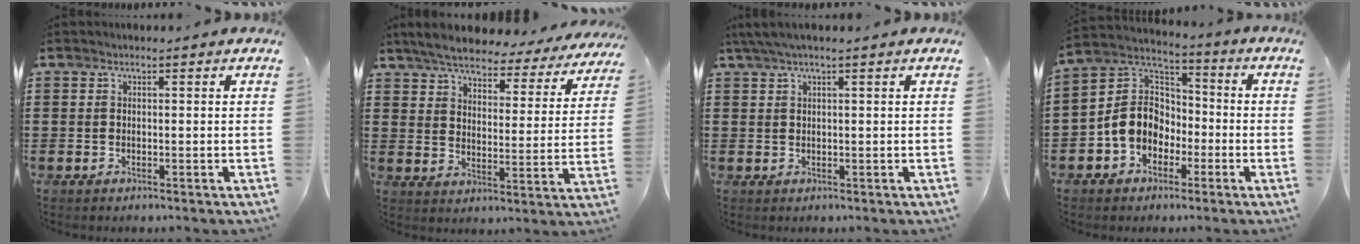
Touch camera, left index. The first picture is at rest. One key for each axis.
{"total": 5.6, "fx": 5.4, "fy": 0.7, "fz": 1.4, "tx": -0.055, "ty": -0.033, "tz": 0.091}
{"total": 1.8, "fx": 0.9, "fy": 0.1, "fz": 1.5, "tx": -0.029, "ty": 0.001, "tz": 0.017}
{"total": 8.5, "fx": -2.7, "fy": 7.2, "fz": 3.6, "tx": -0.112, "ty": 0.018, "tz": -0.060}